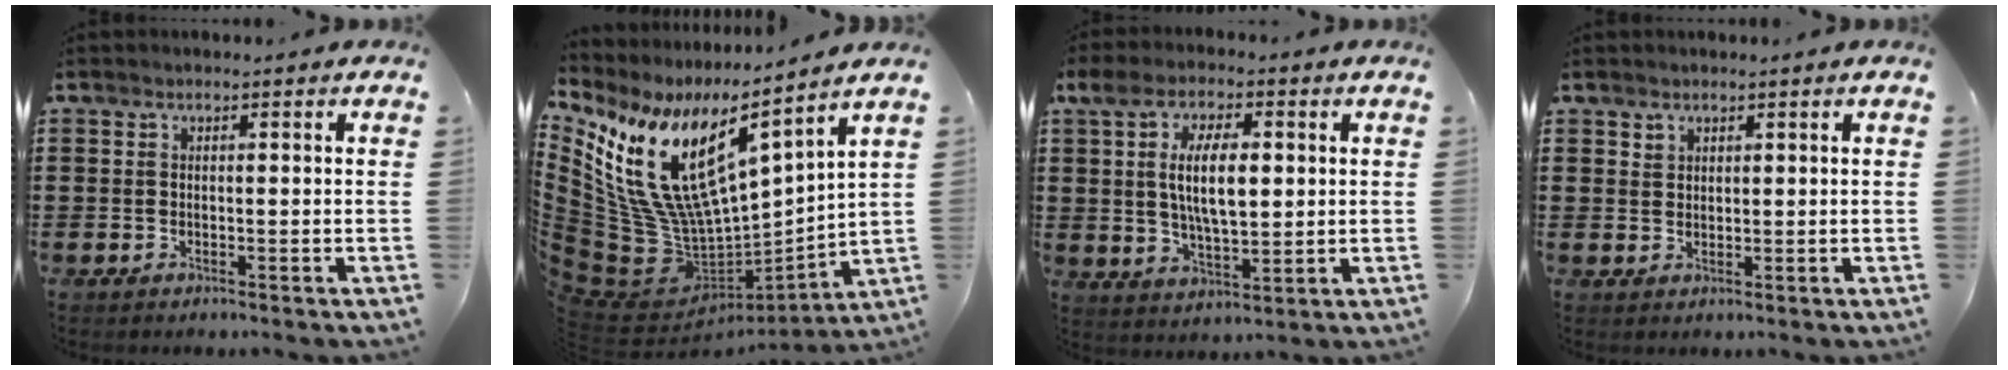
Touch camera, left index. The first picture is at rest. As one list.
[{"total": 15.9, "force": [6.5, 8.5, 11.8], "torque": [-0.271, -0.057, 0.113]}, {"total": 9.6, "force": [1.7, 4.0, 8.5], "torque": [-0.166, 0.010, 0.024]}, {"total": 1.5, "force": [1.2, 0.8, 0.1], "torque": [-0.005, 0.000, 0.024]}]